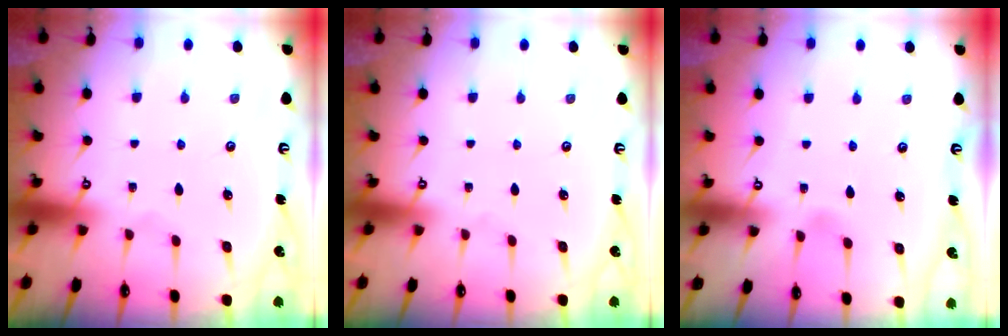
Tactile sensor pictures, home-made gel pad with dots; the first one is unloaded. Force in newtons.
{"total": 0.0}
{"total": 3.0, "press": 3.0, "slide": 0.4}